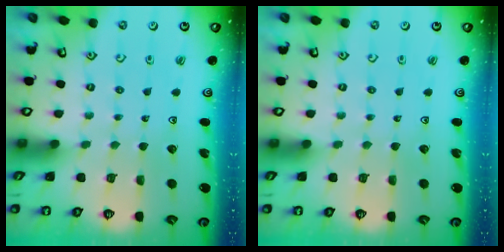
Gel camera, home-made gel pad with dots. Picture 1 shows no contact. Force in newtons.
{"total": 0.0}